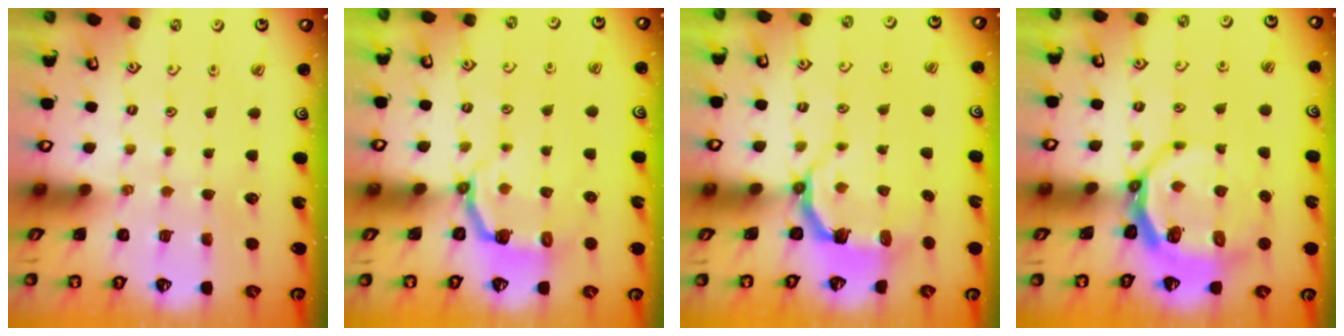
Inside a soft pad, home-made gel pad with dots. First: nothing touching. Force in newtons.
{"total": 4.1, "press": 2.5, "slide": 3.2}
{"total": 4.8, "press": 3.2, "slide": 3.6}
{"total": 7.7, "press": 6.8, "slide": 3.6}